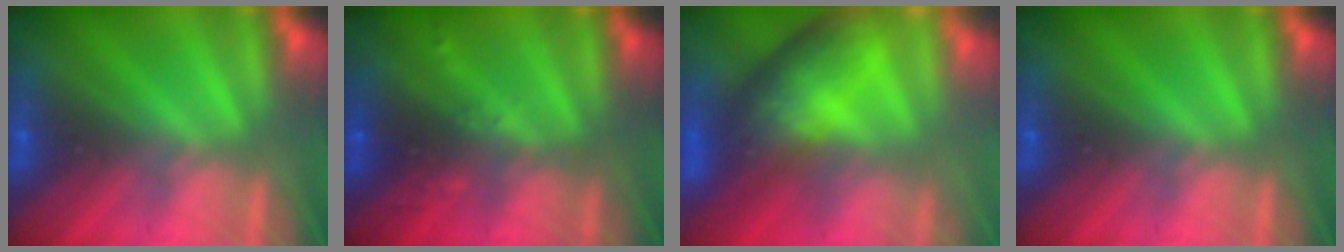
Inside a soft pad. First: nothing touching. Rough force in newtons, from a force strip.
{"total": 3.0}
{"total": 6.5}
{"total": 0.0}